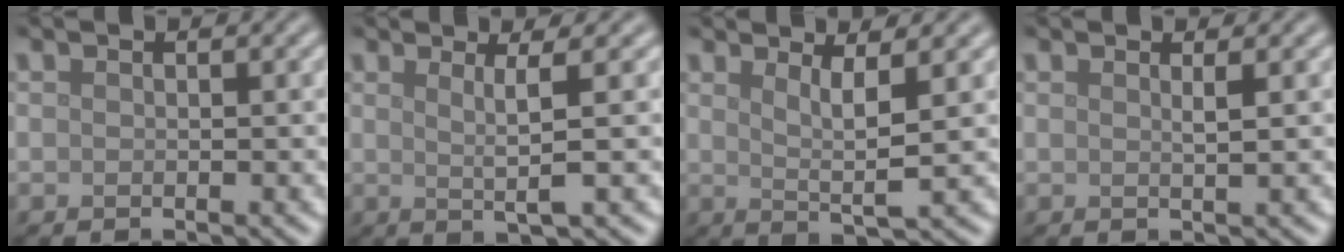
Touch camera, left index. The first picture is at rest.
{"total": 2.7, "force": [0.7, 0.4, 2.6], "torque": [-0.051, -0.003, 0.010]}
{"total": 3.2, "force": [1.1, 0.5, 2.9], "torque": [-0.051, -0.009, 0.022]}
{"total": 1.0, "force": [0.5, 0.3, 0.9], "torque": [-0.008, 0.000, 0.004]}